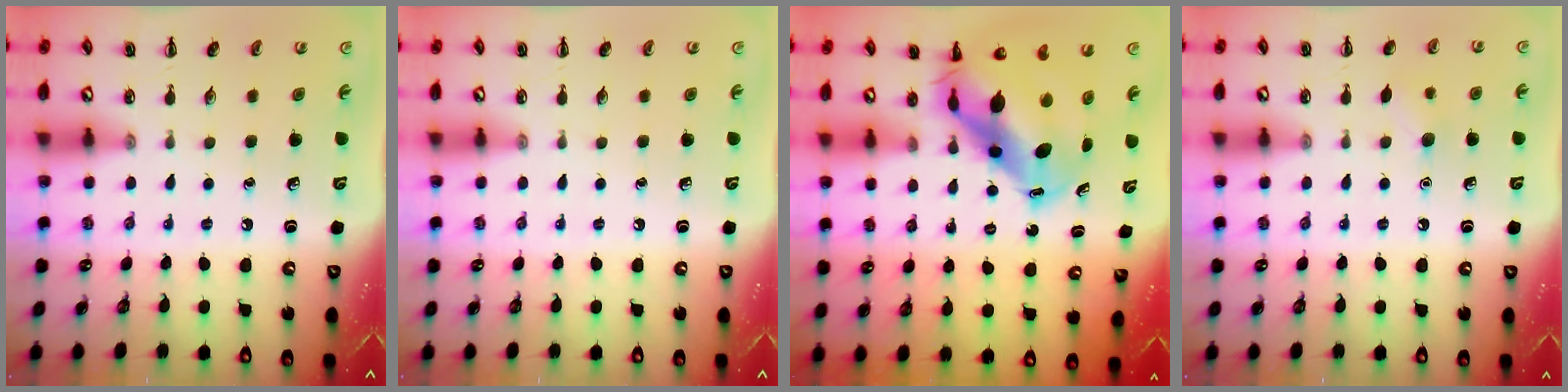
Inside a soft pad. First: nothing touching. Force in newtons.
{"total": 0.0}
{"total": 12.4, "press": 11.9, "slide": 3.4}
{"total": 6.1, "press": 6.0, "slide": 1.4}